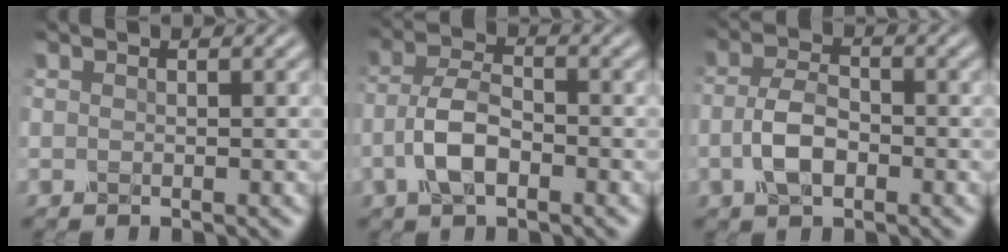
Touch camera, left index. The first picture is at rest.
{"total": 4.3, "force": [-1.5, 2.1, 3.4], "torque": [-0.070, 0.004, -0.038]}
{"total": 3.8, "force": [-1.0, 2.1, 3.0], "torque": [-0.064, 0.001, -0.023]}